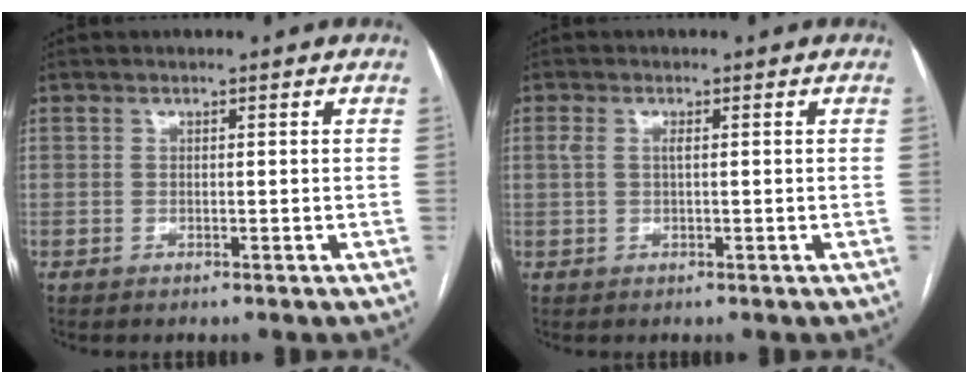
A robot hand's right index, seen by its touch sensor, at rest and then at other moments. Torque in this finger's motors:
{"motor_torque": [0.33, 0.18, 0.23, 0.05]}